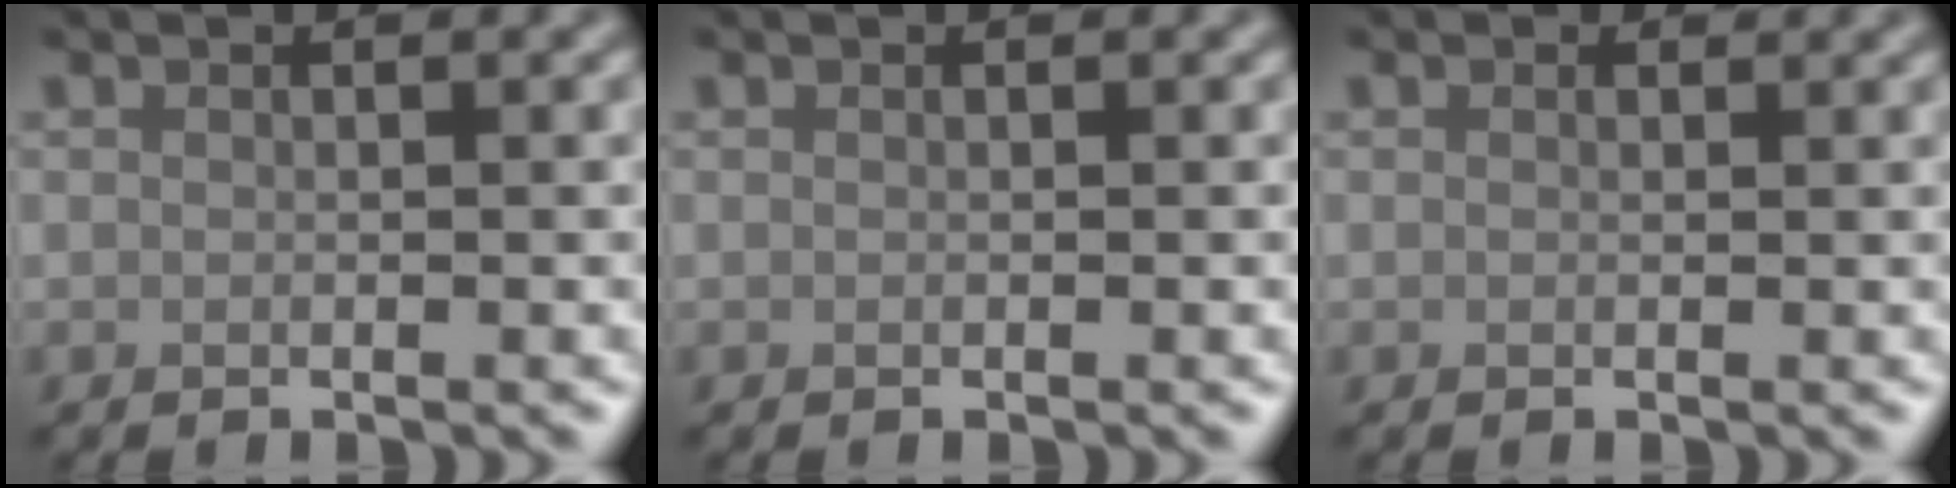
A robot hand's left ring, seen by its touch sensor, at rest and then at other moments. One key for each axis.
{"total": 0.0}
{"total": 0.6, "fx": 0.4, "fy": 0.3, "fz": 0.1, "tx": 0.001, "ty": -0.003, "tz": 0.003}